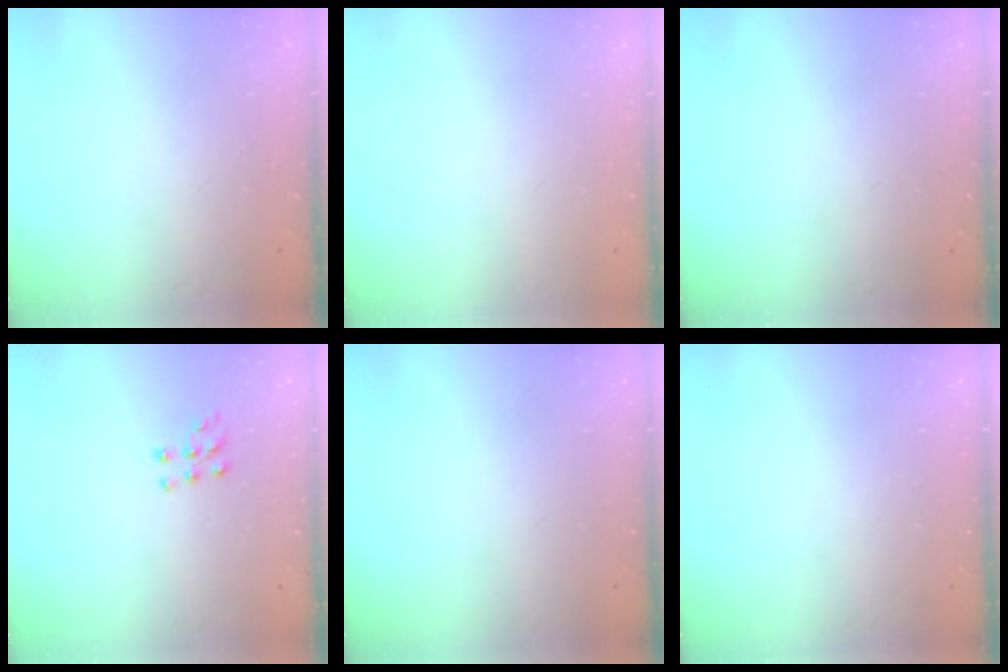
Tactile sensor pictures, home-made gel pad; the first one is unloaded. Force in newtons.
{"total": 0.0}
{"total": 0.0}
{"total": 6.9, "press": 6.8, "slide": 0.6}
{"total": 0.0}
{"total": 0.0}